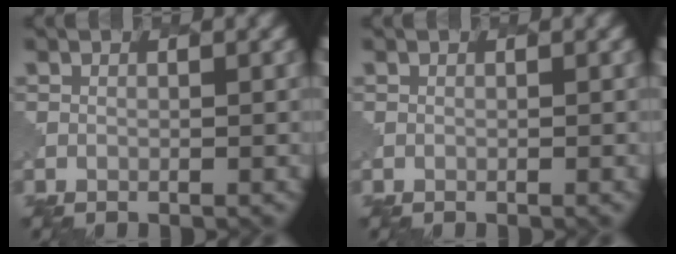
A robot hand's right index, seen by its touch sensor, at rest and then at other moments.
{"total": 0.0}